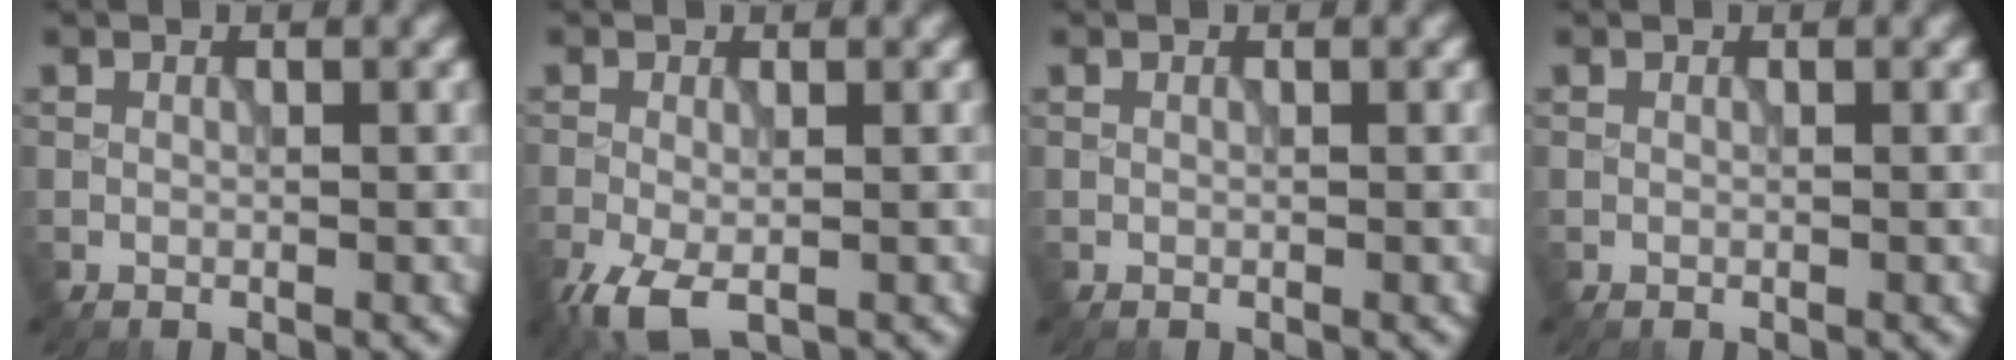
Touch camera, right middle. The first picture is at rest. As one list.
[{"total": 3.8, "force": [-2.0, 1.6, 2.8], "torque": [-0.065, -0.010, -0.038]}, {"total": 0.0}, {"total": 0.0}]